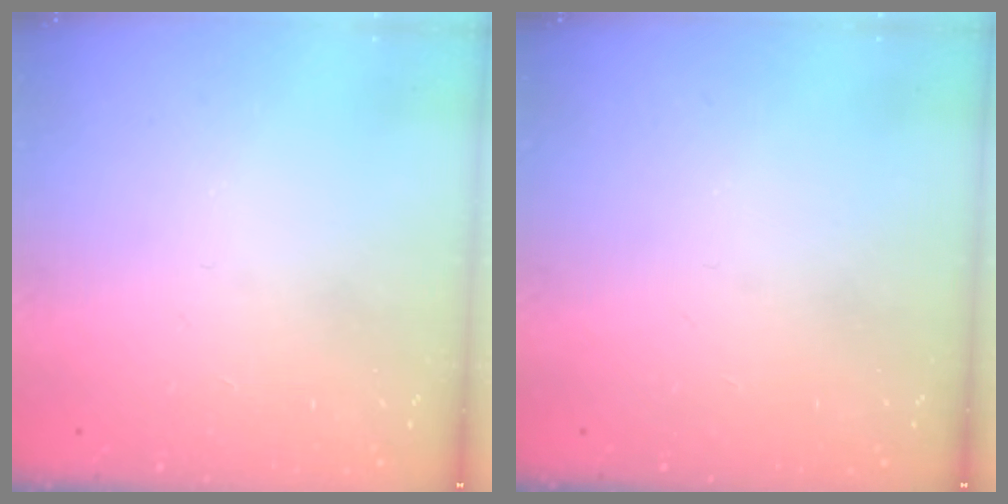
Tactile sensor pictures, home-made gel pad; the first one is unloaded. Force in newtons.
{"total": 0.0}